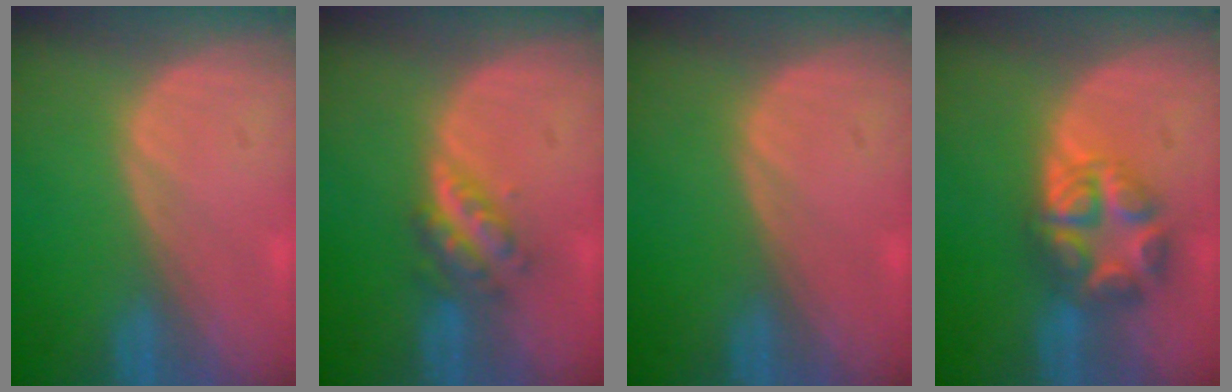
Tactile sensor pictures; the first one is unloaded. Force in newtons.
{"total": 4.8, "press": 4.4, "slide": 1.8}
{"total": 0.0}
{"total": 6.7, "press": 6.7, "slide": 0.3}